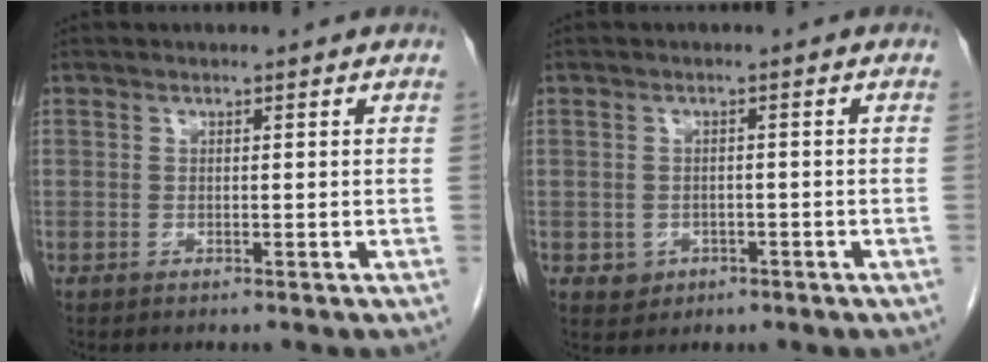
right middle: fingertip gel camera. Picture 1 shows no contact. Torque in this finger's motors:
{"motor_torque": [-0.12, -0.09, -0.01, 0.01]}